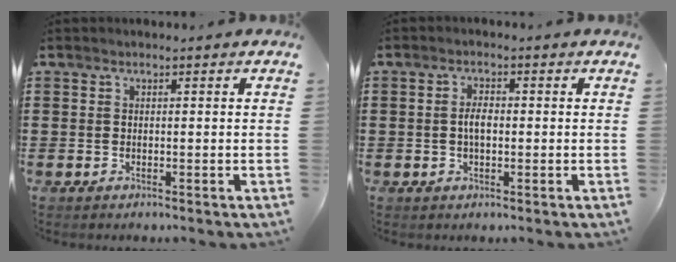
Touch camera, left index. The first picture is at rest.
{"total": 2.6, "force": [-0.1, 1.1, 2.4], "torque": [-0.047, 0.003, -0.003]}